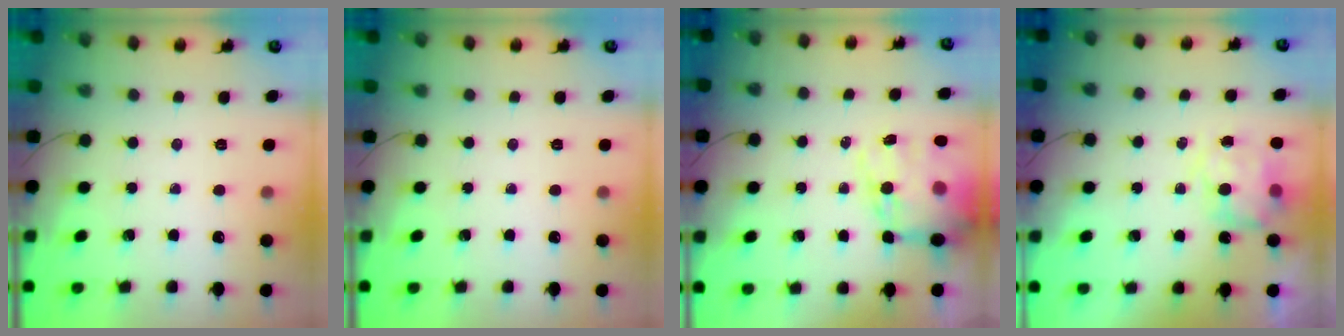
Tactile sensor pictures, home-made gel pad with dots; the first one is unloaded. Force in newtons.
{"total": 0.0}
{"total": 15.5, "press": 15.1, "slide": 3.6}
{"total": 8.3, "press": 8.2, "slide": 1.1}